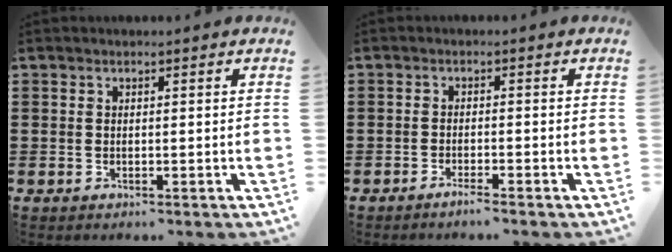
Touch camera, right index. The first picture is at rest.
{"total": 1.6, "force": [-1.4, -0.1, 0.7], "torque": [-0.012, -0.002, -0.025]}